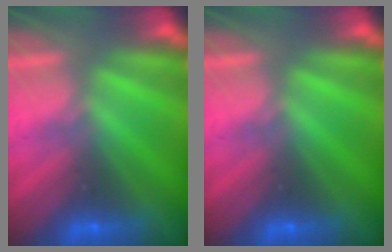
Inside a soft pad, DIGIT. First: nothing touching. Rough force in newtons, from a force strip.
{"total": 0.0}